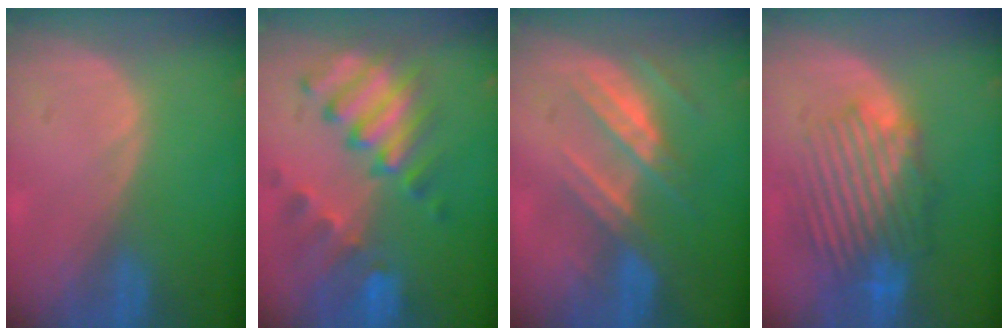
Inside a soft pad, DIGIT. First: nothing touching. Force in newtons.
{"total": 10.1, "press": 8.9, "slide": 4.8}
{"total": 7.3, "press": 6.8, "slide": 2.7}
{"total": 9.9, "press": 9.1, "slide": 3.9}